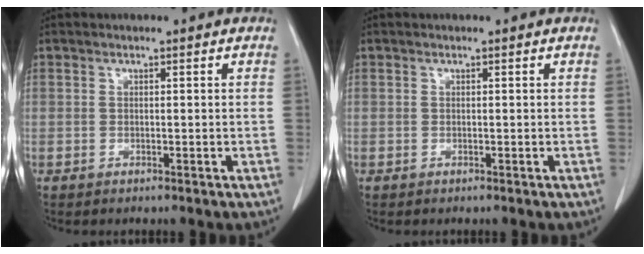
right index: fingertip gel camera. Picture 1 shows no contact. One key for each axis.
{"total": 0.0}